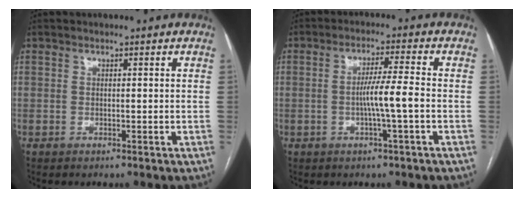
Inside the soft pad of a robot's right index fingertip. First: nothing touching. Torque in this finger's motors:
{"motor_torque": [1.11, -0.42, 0.62, 0.12]}